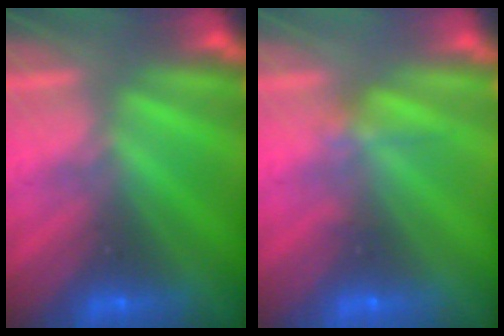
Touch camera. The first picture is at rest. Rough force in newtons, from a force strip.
{"total": 2.1}